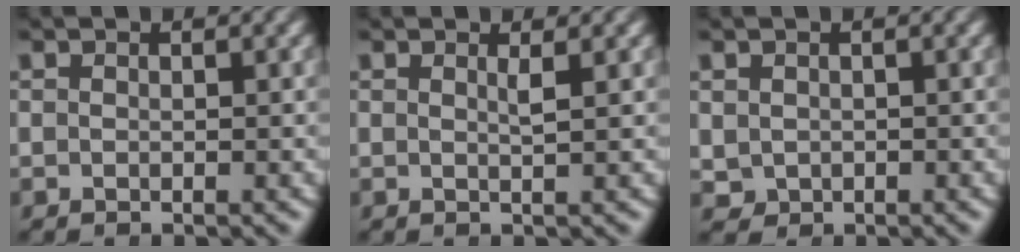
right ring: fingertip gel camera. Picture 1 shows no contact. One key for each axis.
{"total": 1.0, "fx": 0.6, "fy": -0.6, "fz": 0.6, "tx": -0.018, "ty": -0.009, "tz": 0.011}
{"total": 2.0, "fx": 0.1, "fy": 1.9, "fz": 0.5, "tx": -0.029, "ty": -0.019, "tz": 0.013}